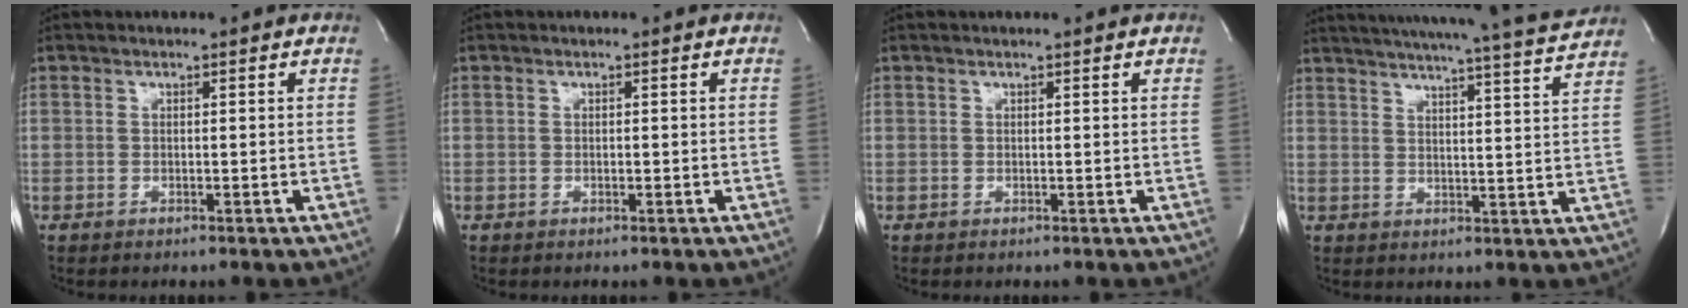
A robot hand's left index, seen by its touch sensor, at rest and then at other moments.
{"total": 0.7, "force": [-0.7, 0.0, 0.1], "torque": [-0.002, -0.005, -0.011]}
{"total": 0.0}
{"total": 20.8, "force": [19.3, -1.2, 7.7], "torque": [-0.124, -0.048, 0.244]}